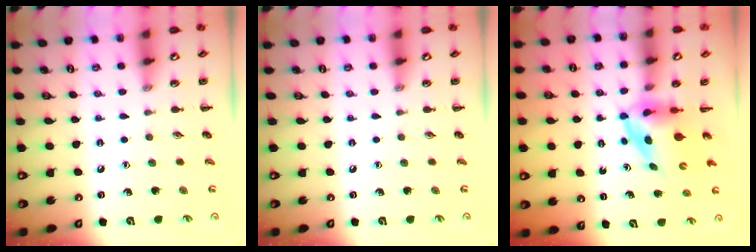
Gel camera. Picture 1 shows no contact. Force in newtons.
{"total": 0.0}
{"total": 3.9, "press": 3.8, "slide": 0.6}